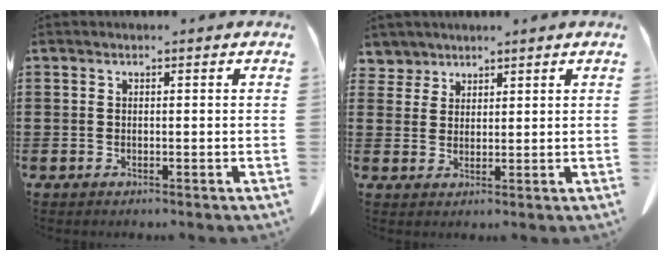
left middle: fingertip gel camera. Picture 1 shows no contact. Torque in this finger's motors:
{"motor_torque": [0.12, 0.14, -0.23, -0.07]}